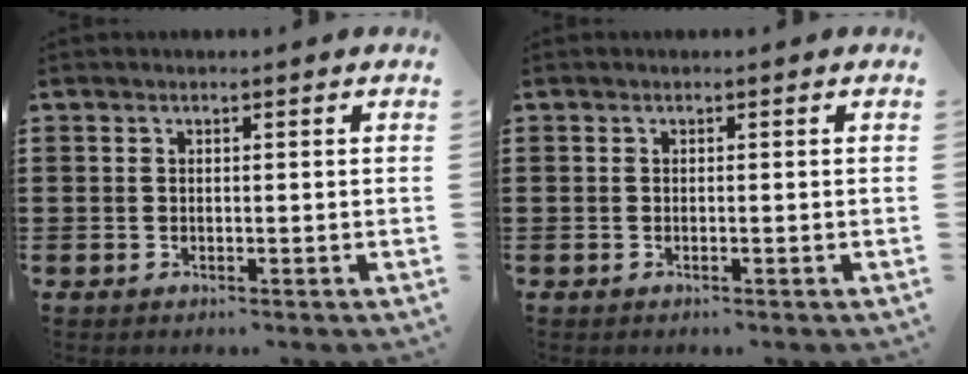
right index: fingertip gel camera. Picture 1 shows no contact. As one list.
[{"total": 0.0}]